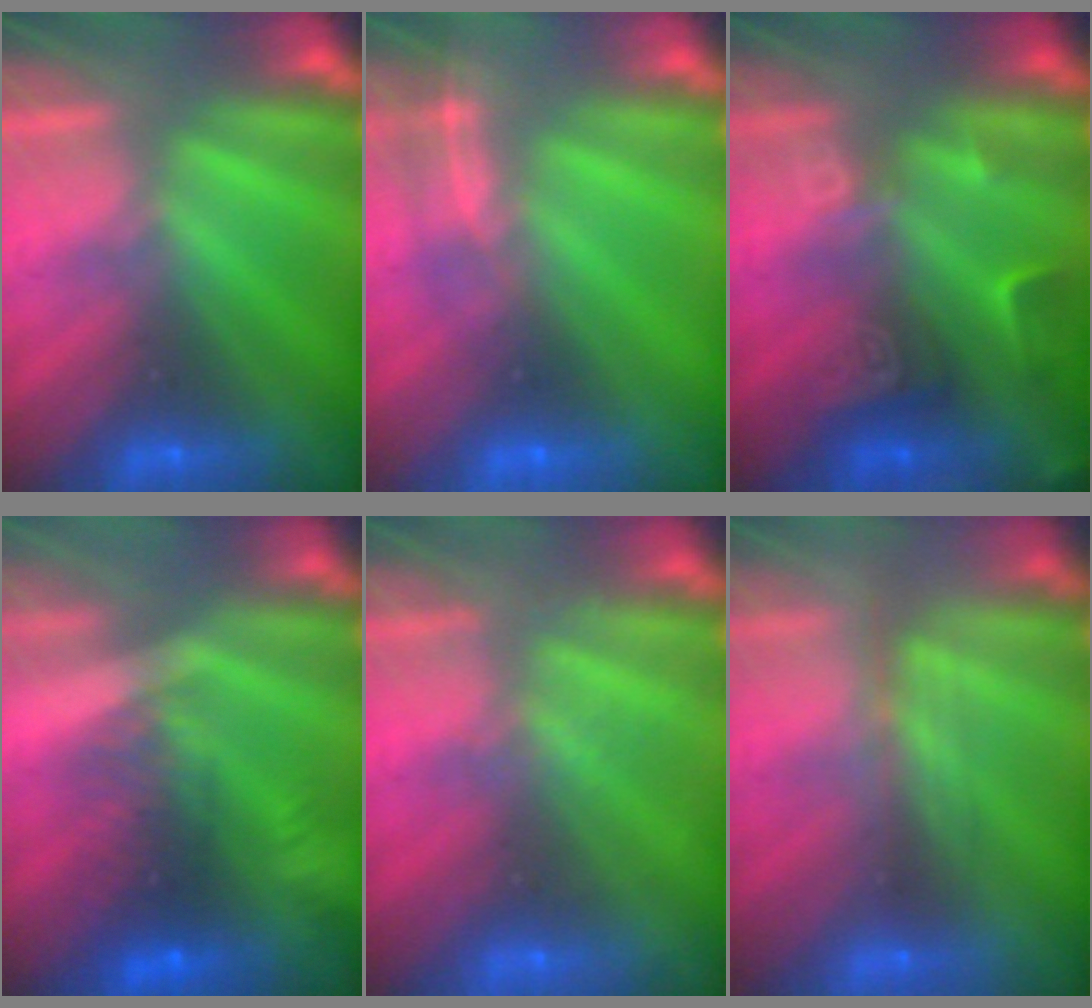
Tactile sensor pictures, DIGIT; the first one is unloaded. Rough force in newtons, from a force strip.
{"total": 1.8}
{"total": 2.6}
{"total": 7.6}
{"total": 1.8}
{"total": 2.4}